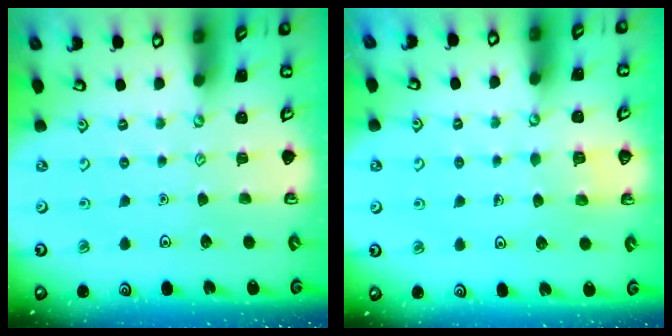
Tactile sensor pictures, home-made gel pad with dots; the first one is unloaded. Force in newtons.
{"total": 2.7, "press": 2.7, "slide": 0.1}